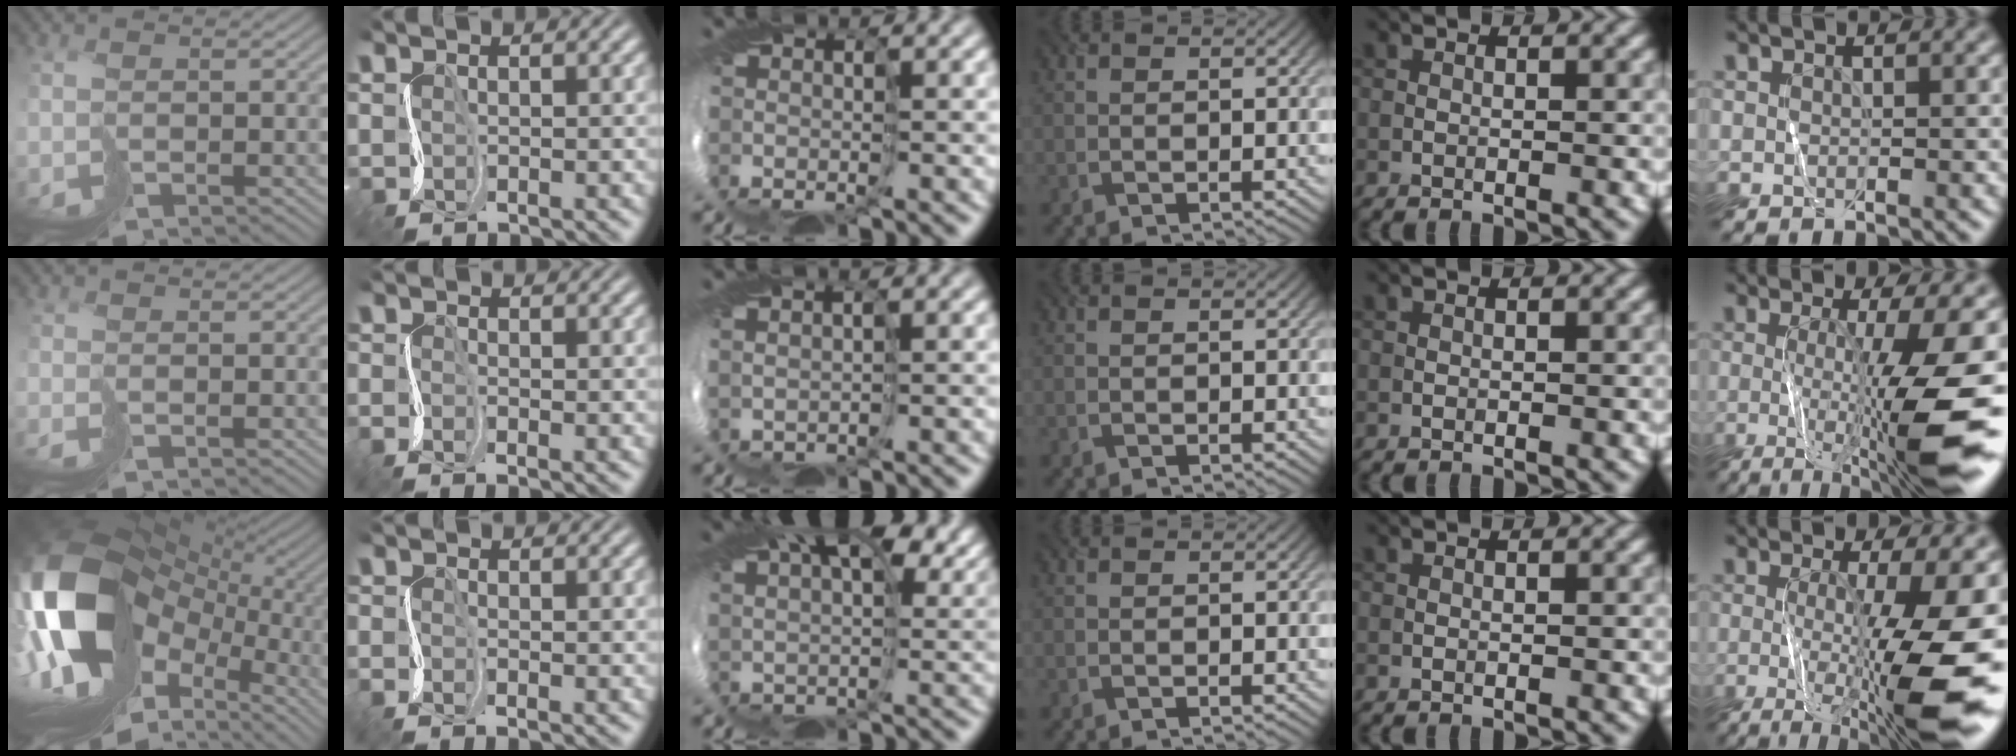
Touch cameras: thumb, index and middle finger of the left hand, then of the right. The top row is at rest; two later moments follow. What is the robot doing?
{"motion": "cut", "object": "tape"}